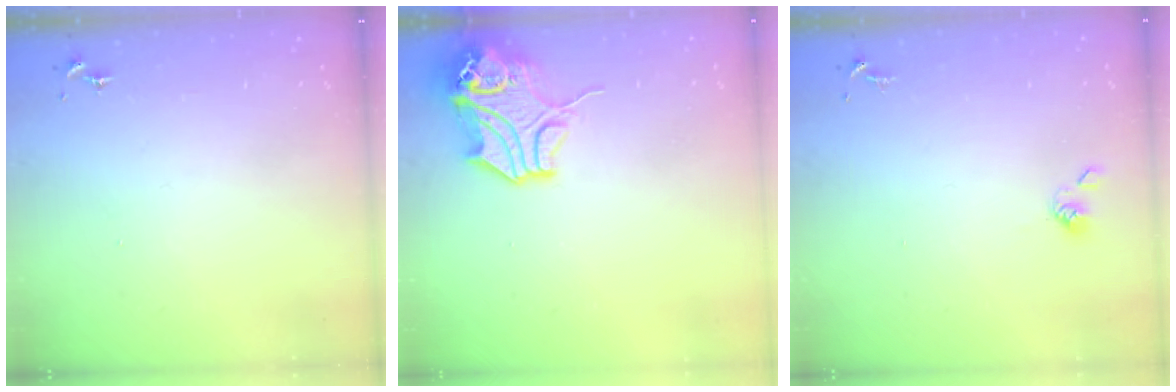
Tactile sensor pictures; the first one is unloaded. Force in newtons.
{"total": 13.8, "press": 13.7, "slide": 2.0}
{"total": 4.4, "press": 4.1, "slide": 1.6}